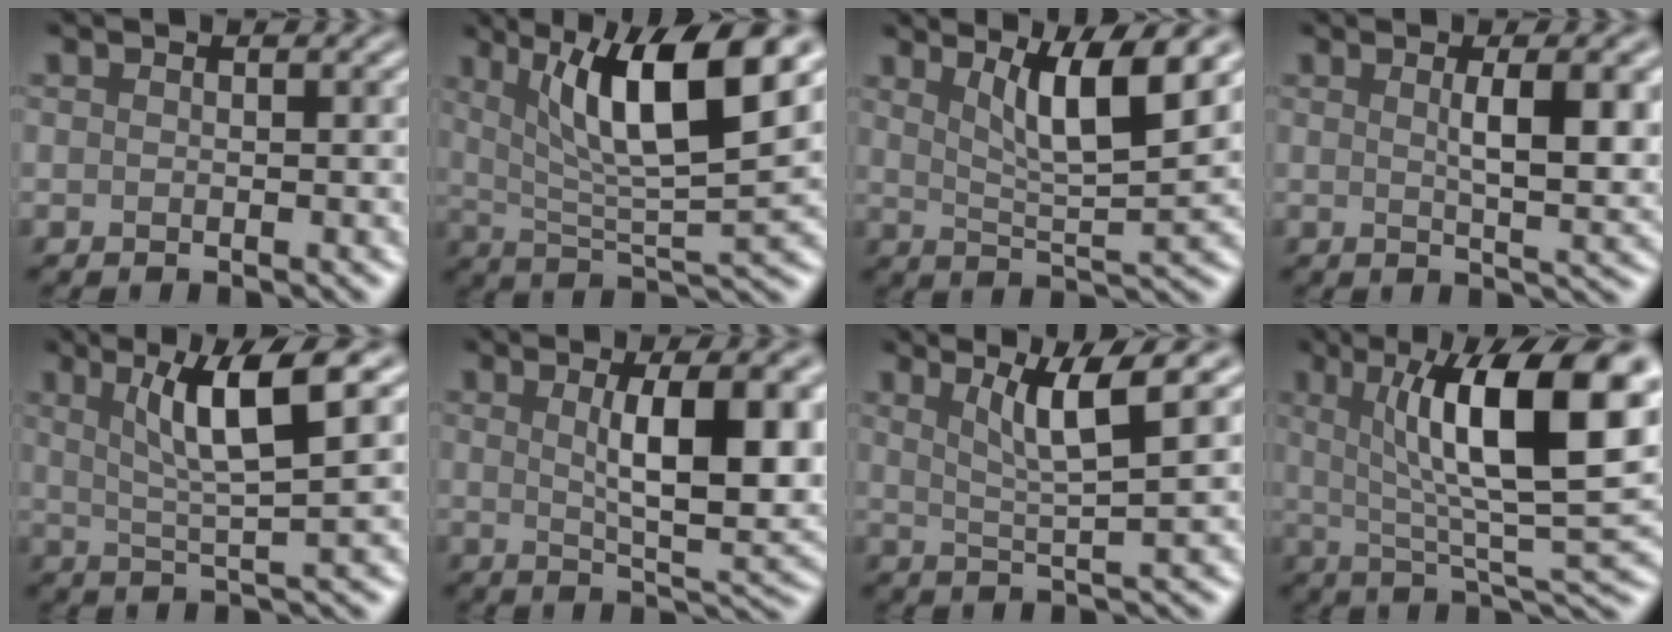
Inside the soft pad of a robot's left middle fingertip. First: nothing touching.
{"total": 10.2, "force": [4.0, 2.5, 9.0], "torque": [-0.144, -0.003, 0.073]}
{"total": 6.6, "force": [3.3, 1.3, 5.6], "torque": [-0.084, -0.005, 0.058]}
{"total": 6.0, "force": [1.1, 1.6, 5.7], "torque": [-0.078, 0.003, 0.021]}
{"total": 6.7, "force": [2.6, 1.1, 6.0], "torque": [-0.098, 0.005, 0.045]}
{"total": 9.6, "force": [1.7, 2.8, 9.0], "torque": [-0.122, -0.003, 0.033]}
{"total": 5.0, "force": [2.2, 0.6, 4.4], "torque": [-0.074, -0.003, 0.040]}
{"total": 13.2, "force": [3.6, 3.4, 12.2], "torque": [-0.174, 0.008, 0.057]}